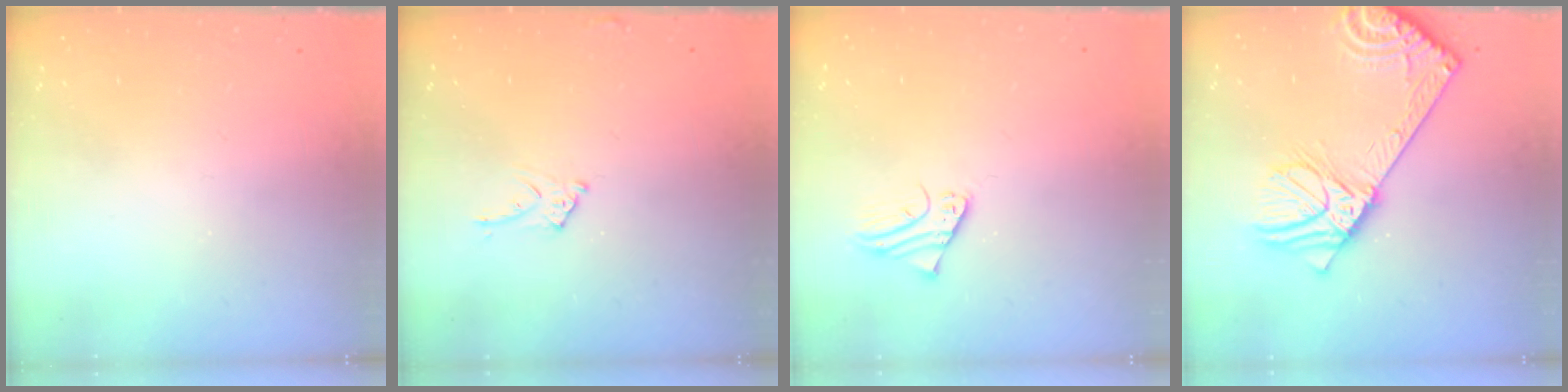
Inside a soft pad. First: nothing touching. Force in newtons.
{"total": 6.8, "press": 6.8, "slide": 0.4}
{"total": 1.8, "press": 1.8, "slide": 0.1}
{"total": 16.7, "press": 16.2, "slide": 4.1}